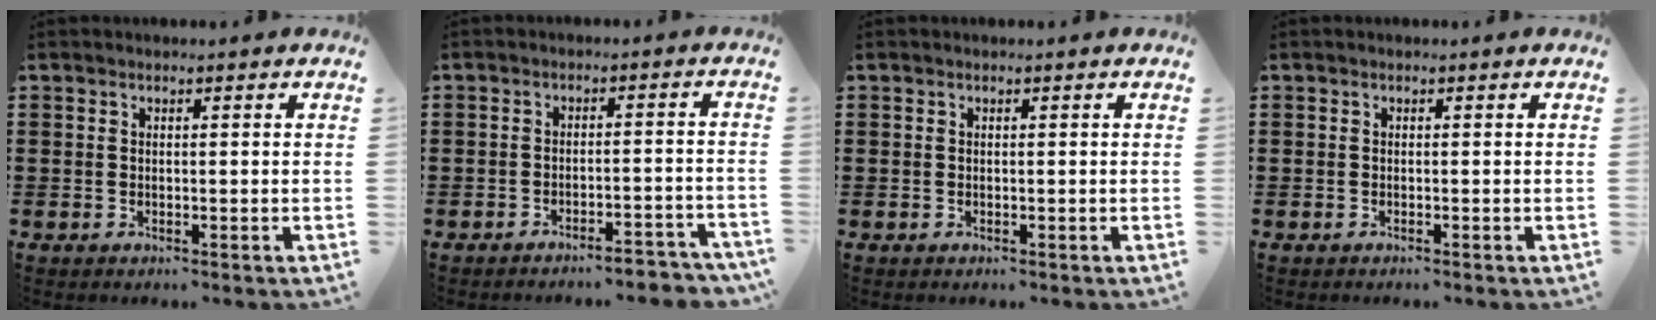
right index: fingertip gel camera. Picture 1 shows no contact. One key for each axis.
{"total": 3.5, "fx": -3.4, "fy": 0.0, "fz": 1.0, "tx": -0.018, "ty": -0.002, "tz": -0.069}
{"total": 0.0}
{"total": 0.0}